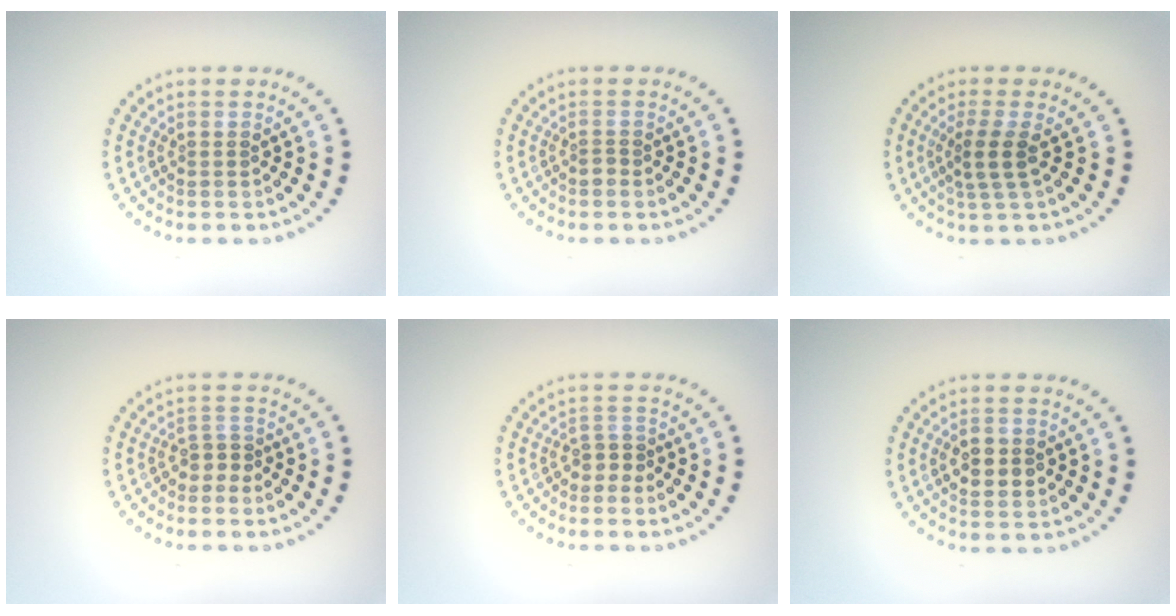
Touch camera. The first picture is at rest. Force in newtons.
{"total": 0.7, "press": 0.5, "slide": 0.5}
{"total": 2.5, "press": 2.0, "slide": 1.4}
{"total": 1.6, "press": 1.2, "slide": 1.0}
{"total": 1.6, "press": 1.2, "slide": 1.0}
{"total": 2.7, "press": 2.7, "slide": 0.2}